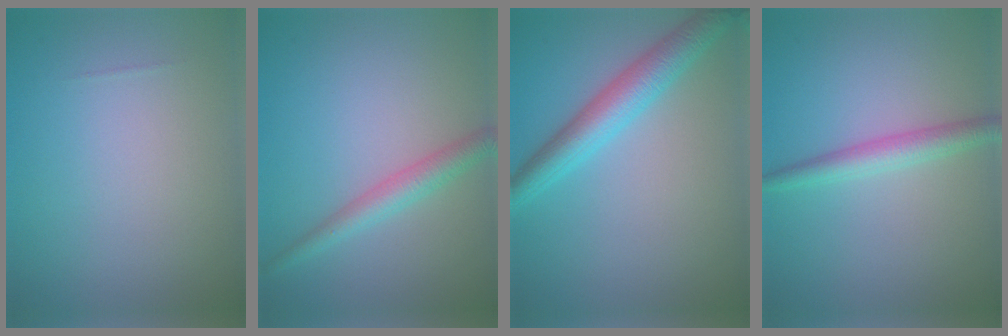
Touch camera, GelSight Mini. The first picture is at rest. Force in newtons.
{"total": 2.6, "press": 2.6, "slide": 0.0}
{"total": 4.4, "press": 4.4, "slide": 0.1}
{"total": 2.6, "press": 2.6, "slide": 0.1}